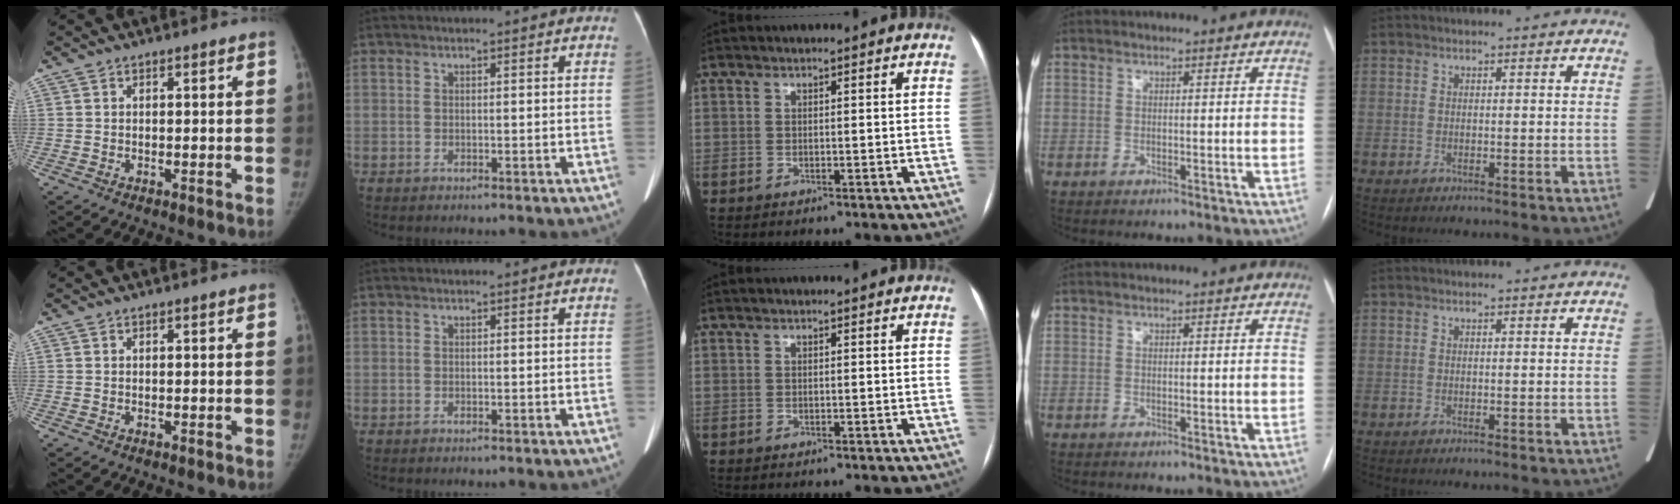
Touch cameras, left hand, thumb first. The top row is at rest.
{}